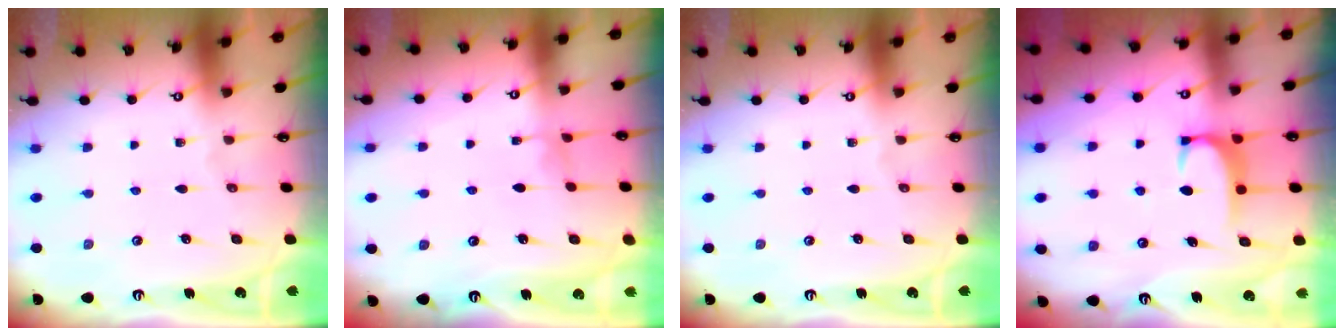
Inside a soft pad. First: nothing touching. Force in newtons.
{"total": 3.4, "press": 3.4, "slide": 0.2}
{"total": 0.0}
{"total": 1.6, "press": 1.6, "slide": 0.5}